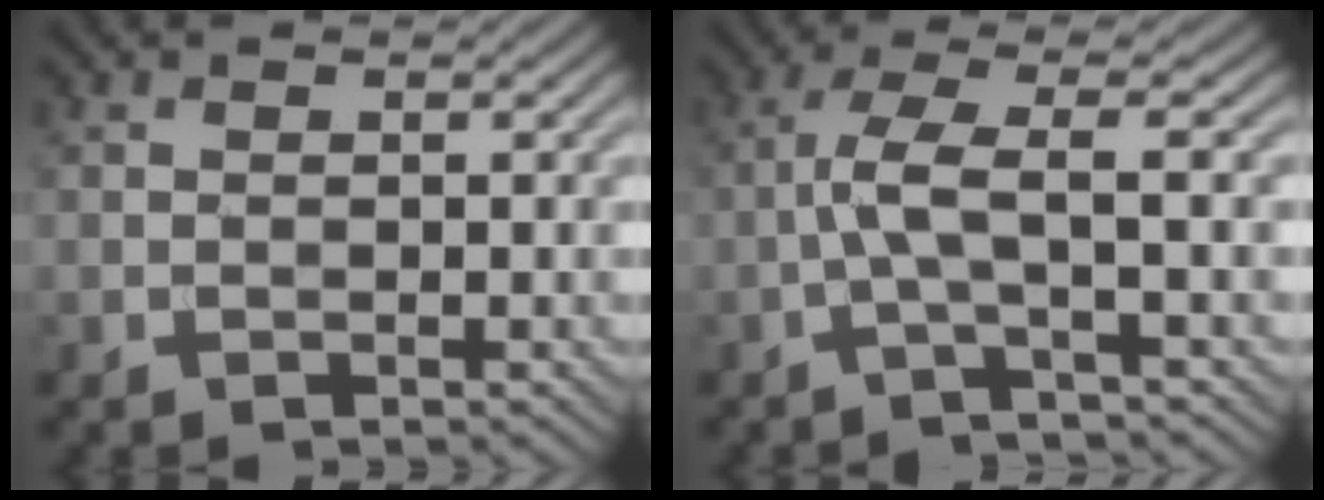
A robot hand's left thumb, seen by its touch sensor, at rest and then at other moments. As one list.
[{"total": 4.4, "force": [-0.9, 0.3, 4.3], "torque": [-0.082, 0.017, -0.035]}]